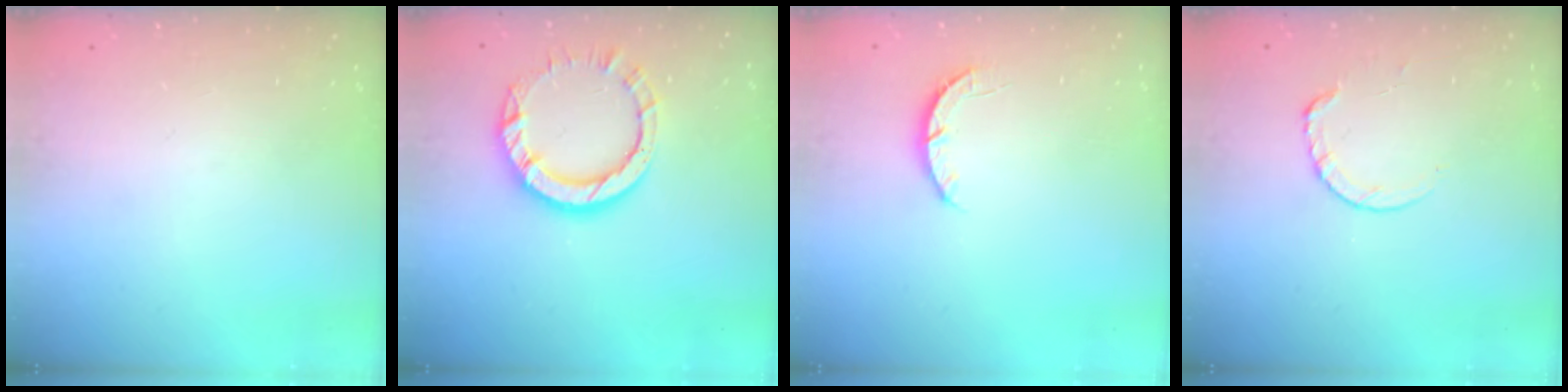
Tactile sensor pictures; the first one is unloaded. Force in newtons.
{"total": 8.6, "press": 8.5, "slide": 1.0}
{"total": 3.2, "press": 3.2, "slide": 0.4}
{"total": 5.9, "press": 5.9, "slide": 0.5}